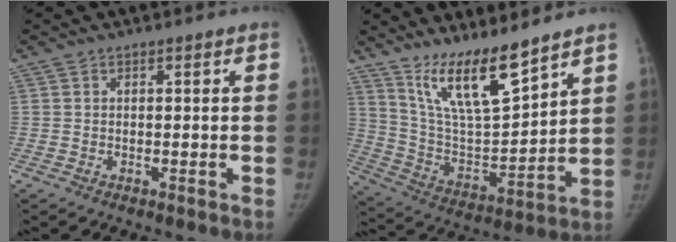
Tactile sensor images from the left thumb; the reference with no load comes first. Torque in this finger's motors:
{"motor_torque": [0.16, 0.24, 1.30, -1.47, 0.08]}